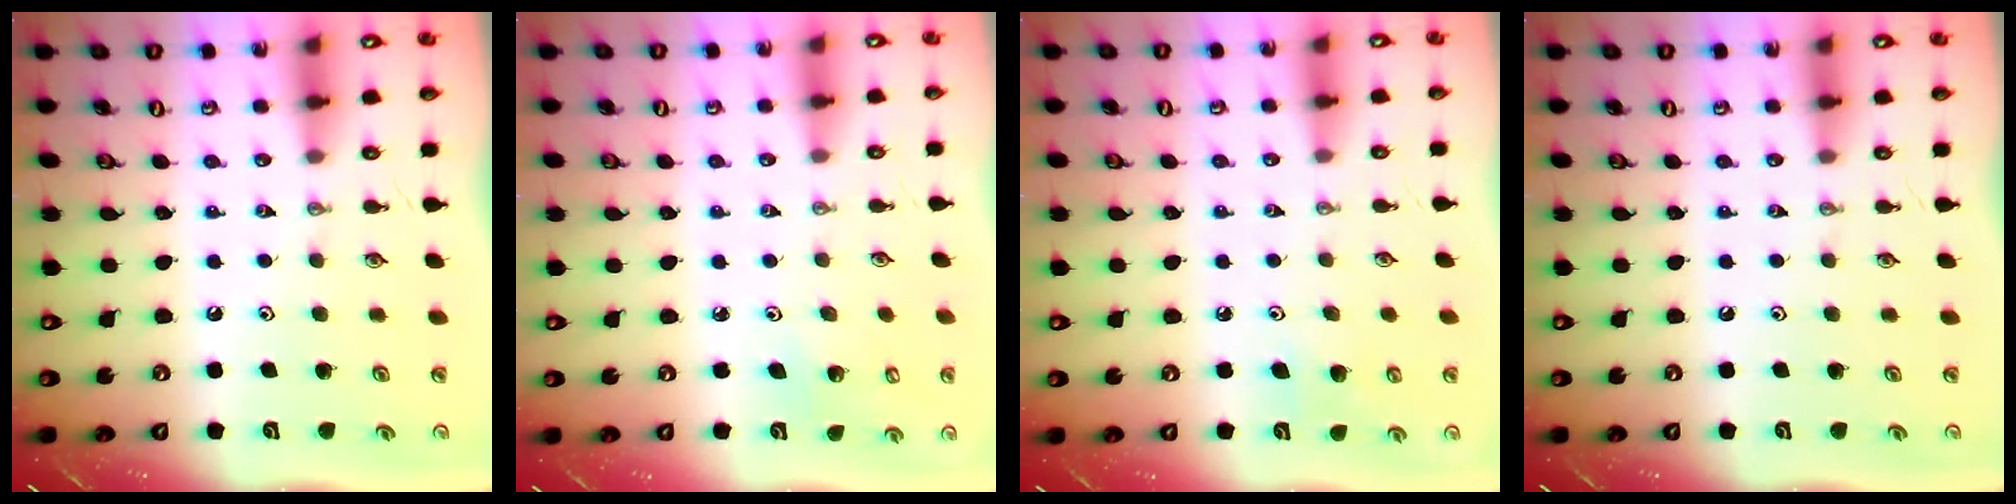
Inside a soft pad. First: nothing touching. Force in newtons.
{"total": 3.0, "press": 2.9, "slide": 0.5}
{"total": 6.8, "press": 6.6, "slide": 1.5}
{"total": 0.0}